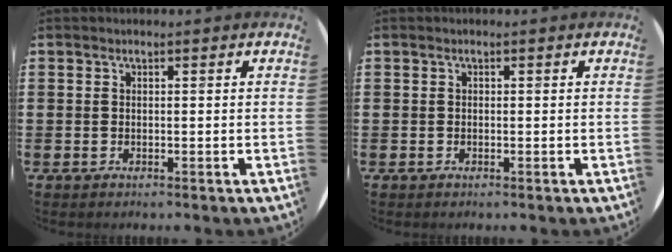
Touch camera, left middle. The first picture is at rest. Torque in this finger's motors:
{"motor_torque": [-0.10, 0.19, -0.03, -0.01]}